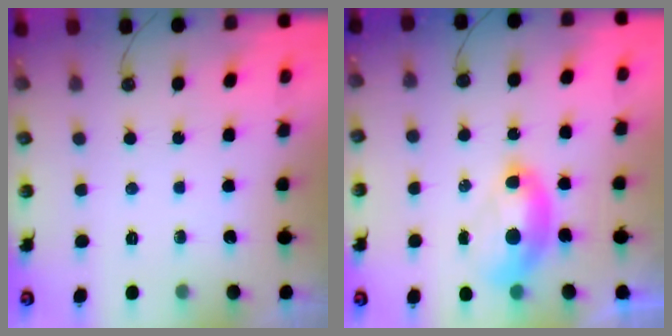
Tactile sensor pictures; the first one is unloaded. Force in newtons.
{"total": 2.6, "press": 2.6, "slide": 0.6}